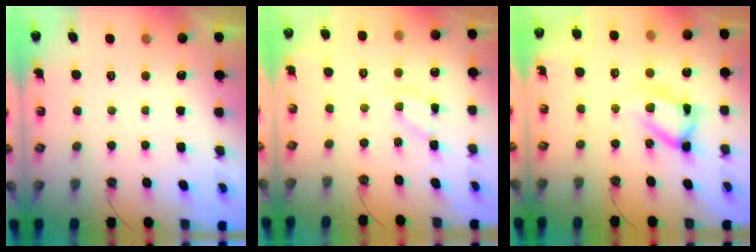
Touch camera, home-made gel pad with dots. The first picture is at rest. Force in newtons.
{"total": 9.5, "press": 9.5, "slide": 0.6}
{"total": 14.8, "press": 14.7, "slide": 1.3}